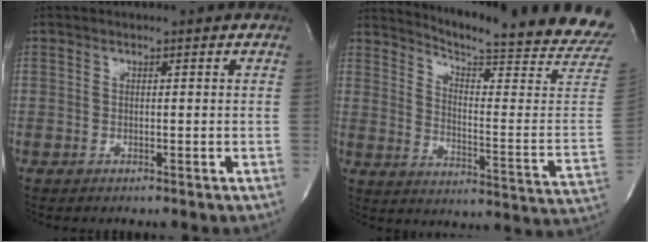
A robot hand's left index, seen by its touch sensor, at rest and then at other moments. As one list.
[{"total": 22.9, "force": [21.3, -0.5, 8.5], "torque": [-0.137, -0.128, 0.260]}]